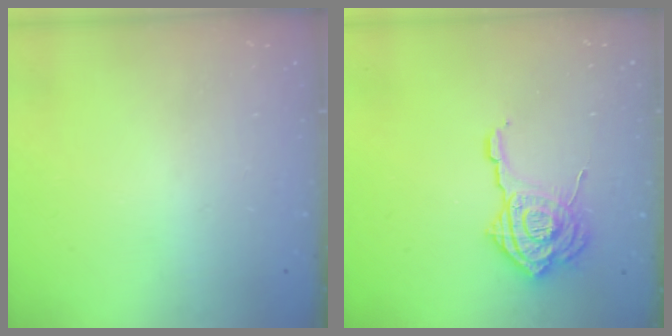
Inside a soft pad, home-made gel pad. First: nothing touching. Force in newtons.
{"total": 16.6, "press": 16.5, "slide": 1.6}